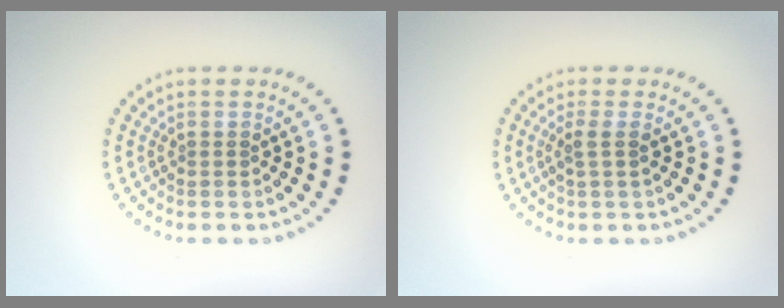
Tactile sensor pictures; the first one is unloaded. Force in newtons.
{"total": 1.4, "press": 1.2, "slide": 0.9}